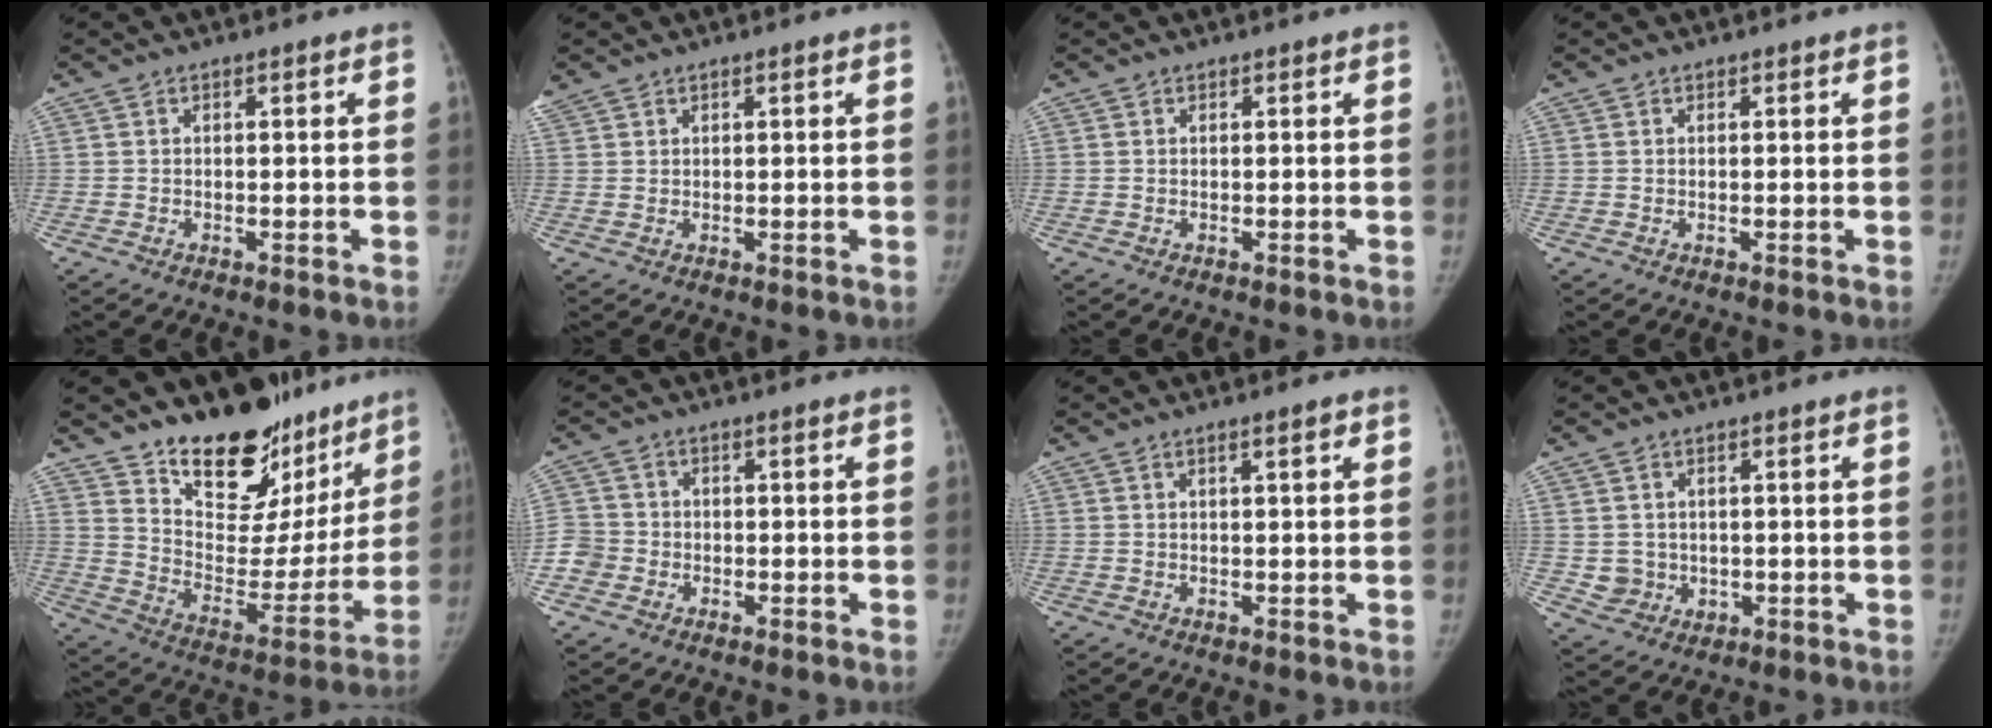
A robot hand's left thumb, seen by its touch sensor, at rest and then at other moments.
{"total": 2.1, "force": [1.5, 1.5, 0.4], "torque": [-0.006, 0.013, 0.034]}
{"total": 0.0}
{"total": 0.0}
{"total": 23.7, "force": [18.0, 11.8, 10.0], "torque": [-0.098, -0.114, 0.275]}
{"total": 4.2, "force": [-1.6, 3.8, 0.5], "torque": [0.009, 0.014, -0.038]}
{"total": 1.5, "force": [0.8, 0.1, 1.3], "torque": [-0.019, -0.001, 0.011]}
{"total": 4.2, "force": [0.4, 4.0, 1.2], "torque": [-0.004, -0.003, 0.017]}